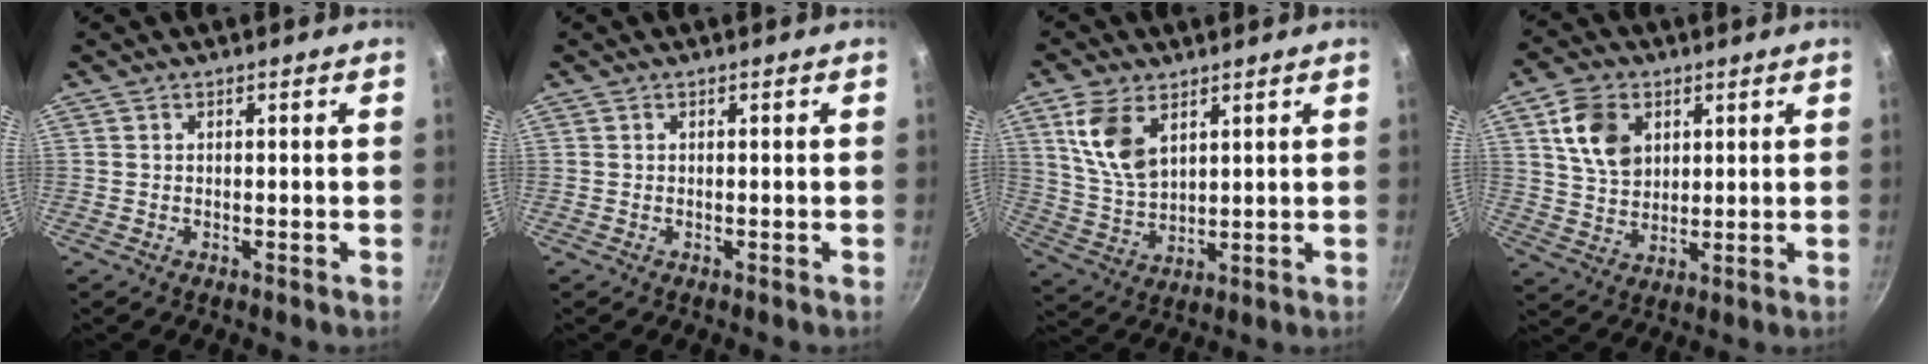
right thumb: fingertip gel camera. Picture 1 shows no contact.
{"total": 0.0}
{"total": 10.2, "force": [4.7, 5.8, 7.0], "torque": [-0.126, -0.024, 0.100]}
{"total": 10.2, "force": [3.6, 7.3, 6.1], "torque": [-0.089, -0.010, 0.069]}